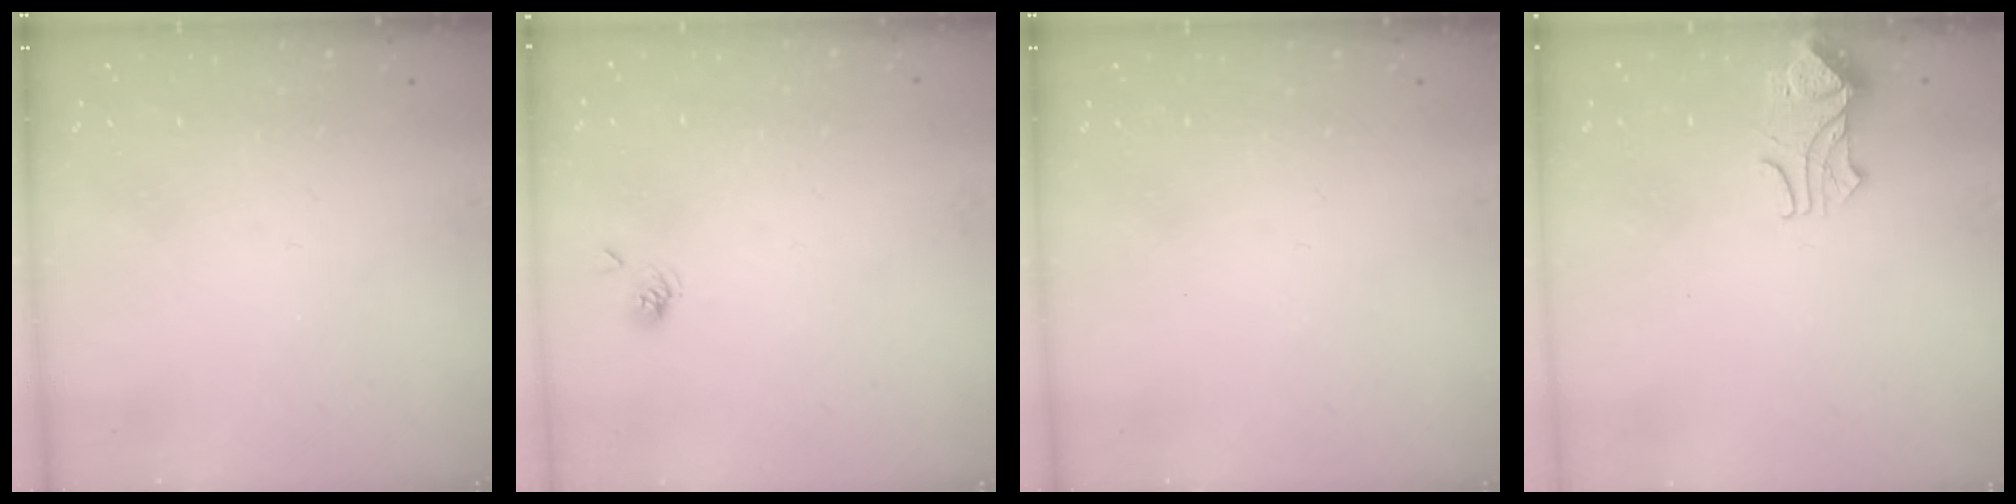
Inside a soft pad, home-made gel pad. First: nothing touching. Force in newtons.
{"total": 2.0, "press": 1.9, "slide": 0.3}
{"total": 0.0}
{"total": 1.1, "press": 0.7, "slide": 0.9}